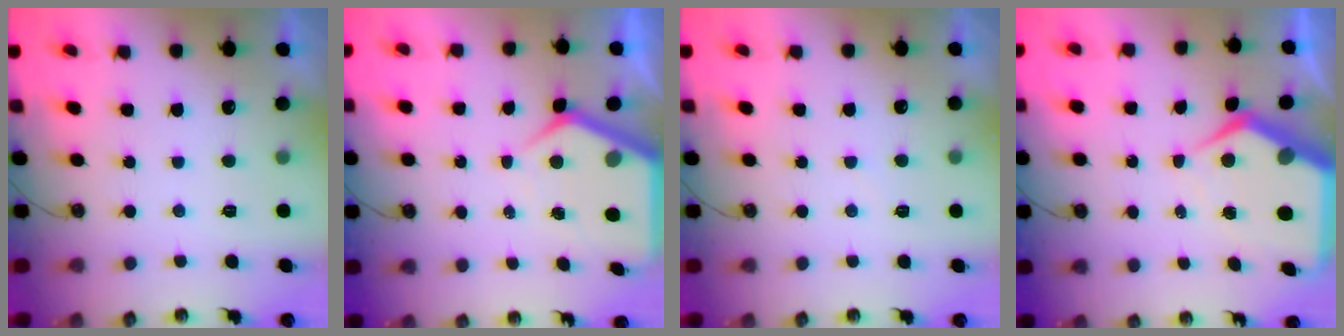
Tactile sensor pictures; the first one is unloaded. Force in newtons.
{"total": 6.9, "press": 6.9, "slide": 0.8}
{"total": 4.8, "press": 4.7, "slide": 0.5}
{"total": 10.0, "press": 9.9, "slide": 0.9}